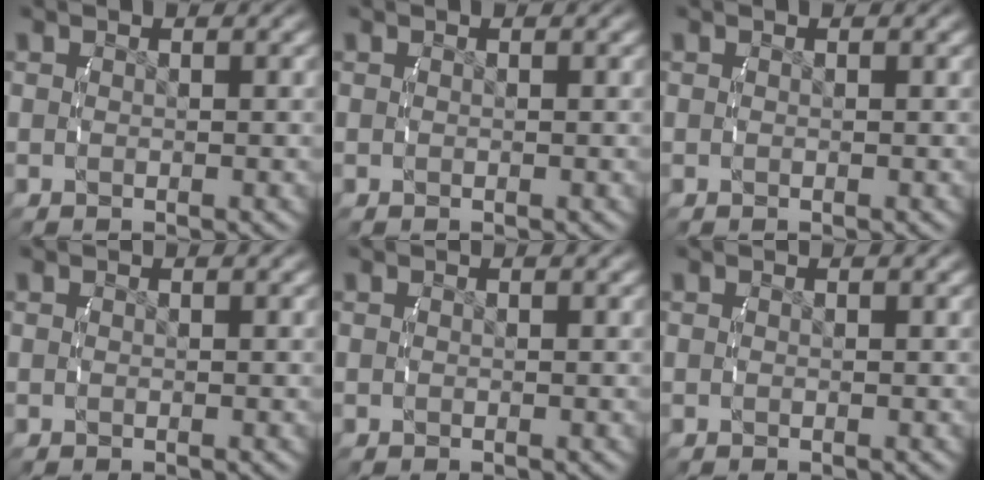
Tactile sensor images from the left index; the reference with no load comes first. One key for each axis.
{"total": 0.0}
{"total": 0.0}
{"total": 0.0}
{"total": 0.0}
{"total": 0.0}